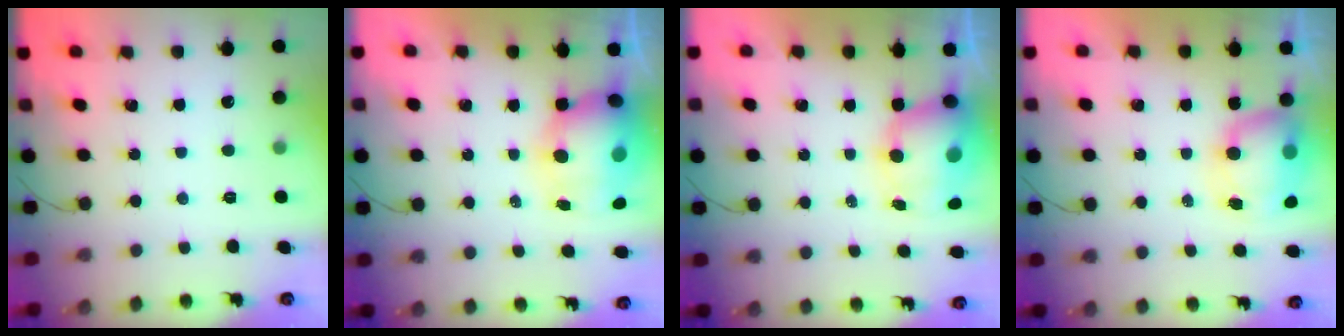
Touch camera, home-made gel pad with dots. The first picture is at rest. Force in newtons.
{"total": 14.3, "press": 13.9, "slide": 3.2}
{"total": 10.9, "press": 10.5, "slide": 2.9}
{"total": 9.2, "press": 8.9, "slide": 2.4}